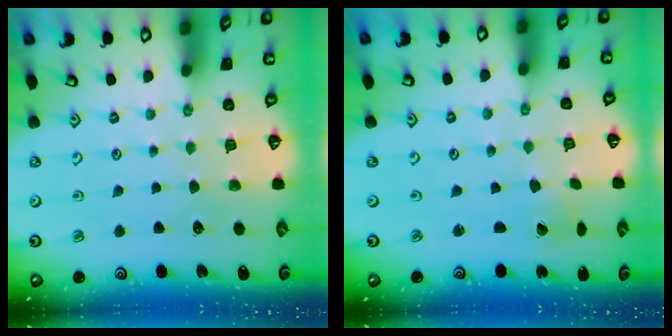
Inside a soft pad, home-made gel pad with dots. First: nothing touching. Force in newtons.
{"total": 0.9, "press": 0.9, "slide": 0.1}